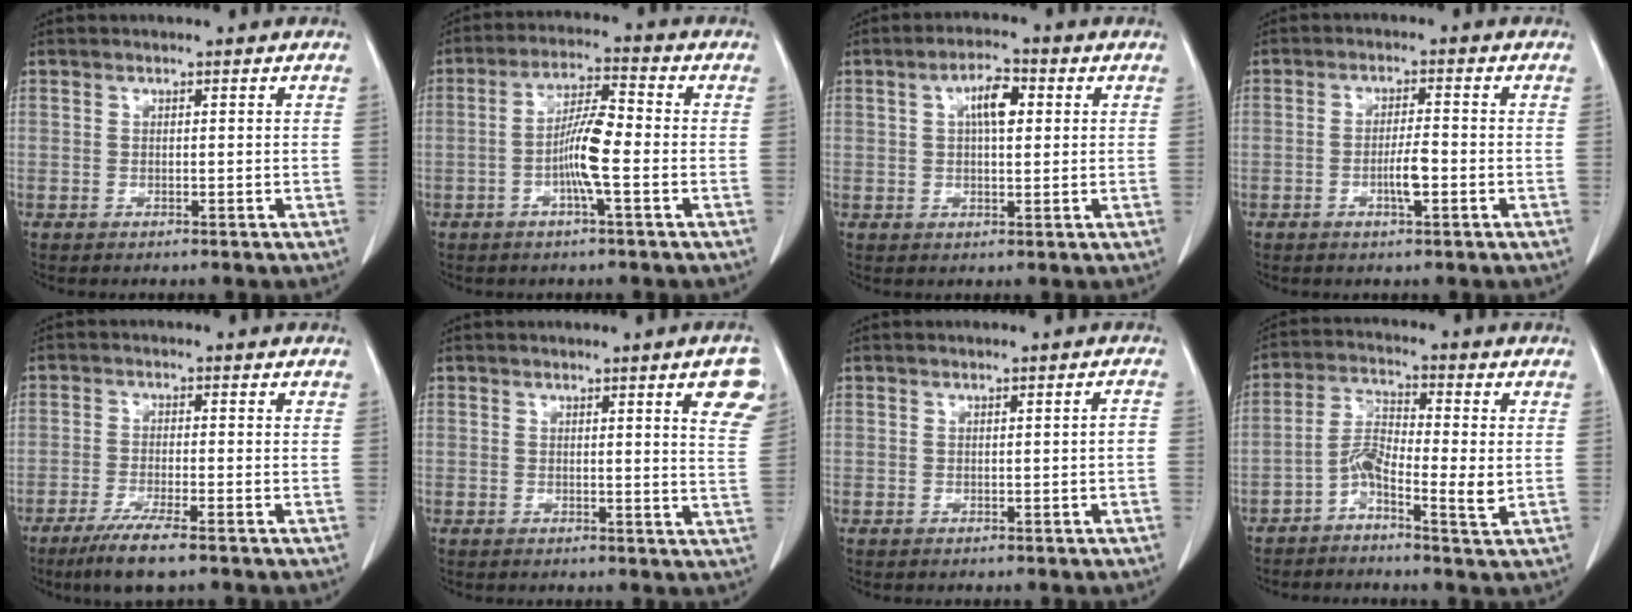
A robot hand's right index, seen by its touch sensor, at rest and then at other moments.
{"total": 7.0, "force": [-1.6, 0.5, 6.8], "torque": [-0.130, 0.008, -0.032]}
{"total": 5.1, "force": [1.4, 1.7, 4.6], "torque": [-0.081, 0.010, 0.022]}
{"total": 3.6, "force": [-1.1, 0.4, 3.4], "torque": [-0.058, 0.000, -0.018]}
{"total": 6.5, "force": [-4.5, 0.1, 4.7], "torque": [-0.087, -0.017, -0.080]}
{"total": 6.2, "force": [3.0, 0.2, 5.4], "torque": [-0.057, -0.013, 0.024]}
{"total": 1.3, "force": [-0.4, 0.0, 1.2], "torque": [-0.013, 0.000, -0.004]}
{"total": 6.0, "force": [-1.9, 1.4, 5.5], "torque": [-0.111, 0.015, -0.040]}